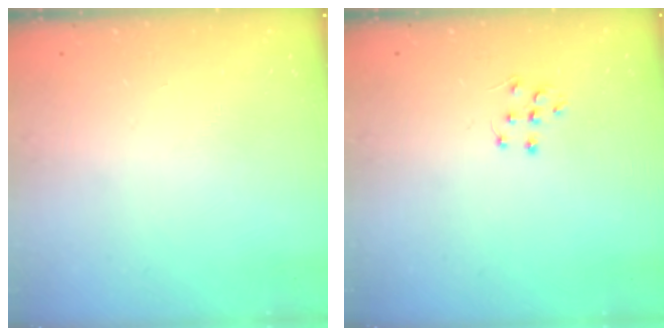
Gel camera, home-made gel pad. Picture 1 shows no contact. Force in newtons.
{"total": 6.1, "press": 6.1, "slide": 0.4}